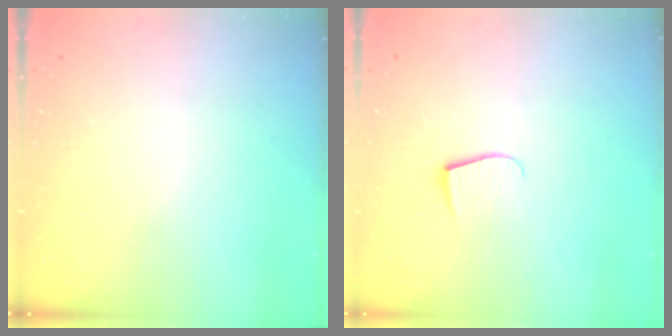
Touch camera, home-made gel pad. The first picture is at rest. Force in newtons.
{"total": 5.9, "press": 5.9, "slide": 0.4}